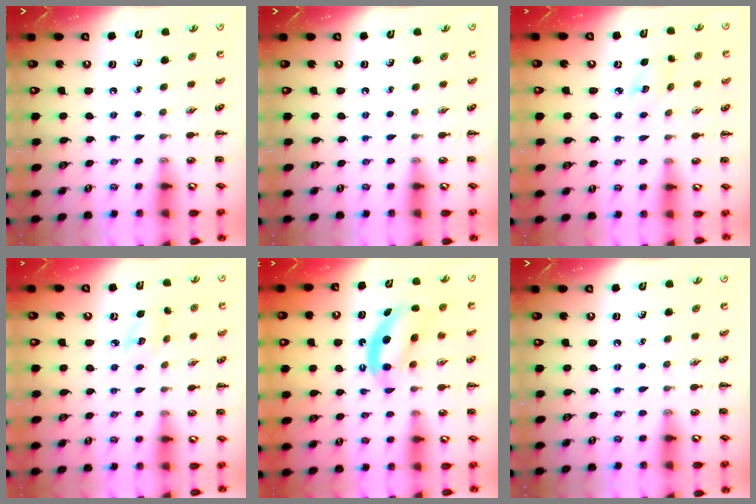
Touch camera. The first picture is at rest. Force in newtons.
{"total": 0.0}
{"total": 4.1, "press": 3.9, "slide": 1.2}
{"total": 3.9, "press": 3.8, "slide": 0.8}
{"total": 6.8, "press": 6.7, "slide": 1.1}
{"total": 0.0}